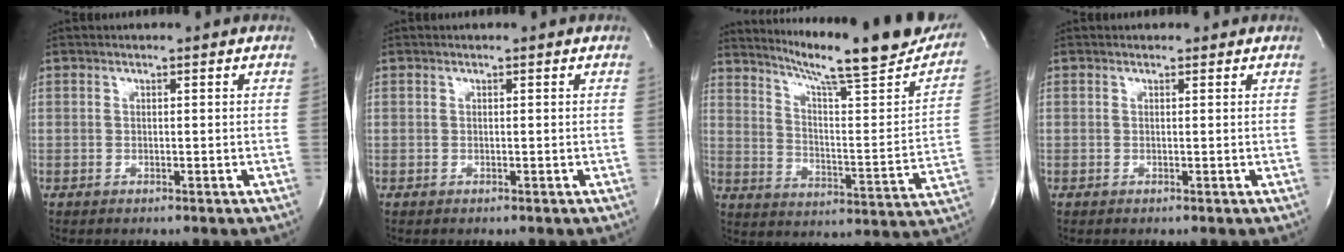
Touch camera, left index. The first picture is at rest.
{"total": 0.0}
{"total": 24.8, "force": [20.9, 1.9, 13.1], "torque": [-0.204, -0.050, 0.281]}
{"total": 0.7, "force": [0.5, 0.5, 0.1], "torque": [-0.004, 0.007, 0.005]}